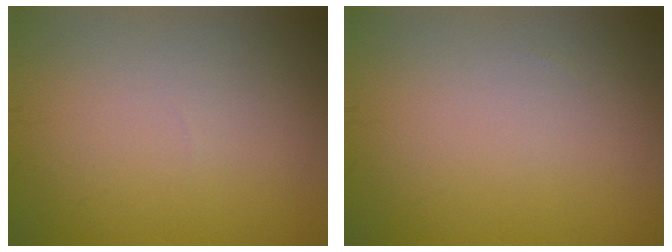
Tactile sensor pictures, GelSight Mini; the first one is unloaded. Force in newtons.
{"total": 0.0}